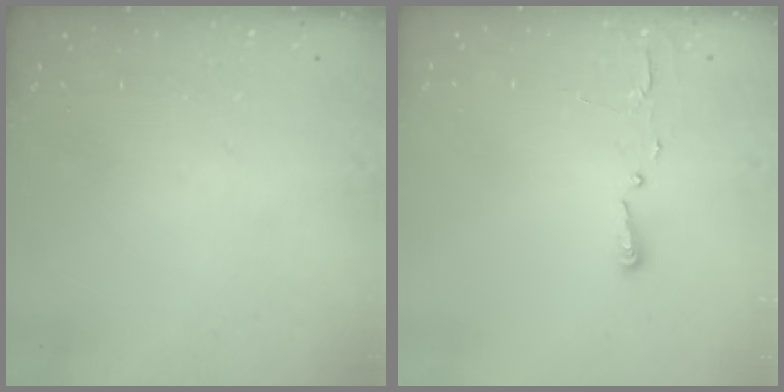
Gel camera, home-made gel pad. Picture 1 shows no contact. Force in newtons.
{"total": 2.7, "press": 2.7, "slide": 0.4}